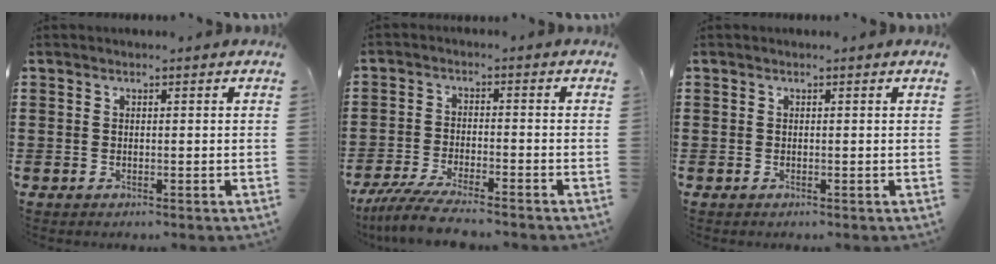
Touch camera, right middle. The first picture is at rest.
{"total": 5.4, "force": [-4.8, 0.3, 2.5], "torque": [-0.069, -0.017, -0.098]}
{"total": 0.0}